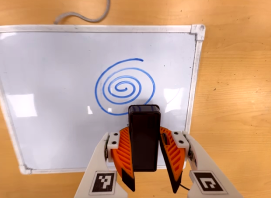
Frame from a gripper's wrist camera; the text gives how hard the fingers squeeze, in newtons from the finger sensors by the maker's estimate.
{"total": 6.9, "left": 5.9, "right": 7.8}